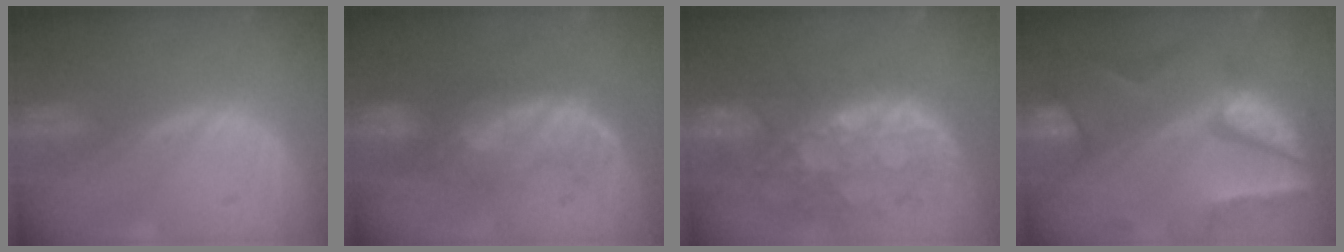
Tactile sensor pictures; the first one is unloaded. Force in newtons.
{"total": 7.6, "press": 7.3, "slide": 2.1}
{"total": 11.2, "press": 9.8, "slide": 5.6}
{"total": 10.5, "press": 8.8, "slide": 5.7}